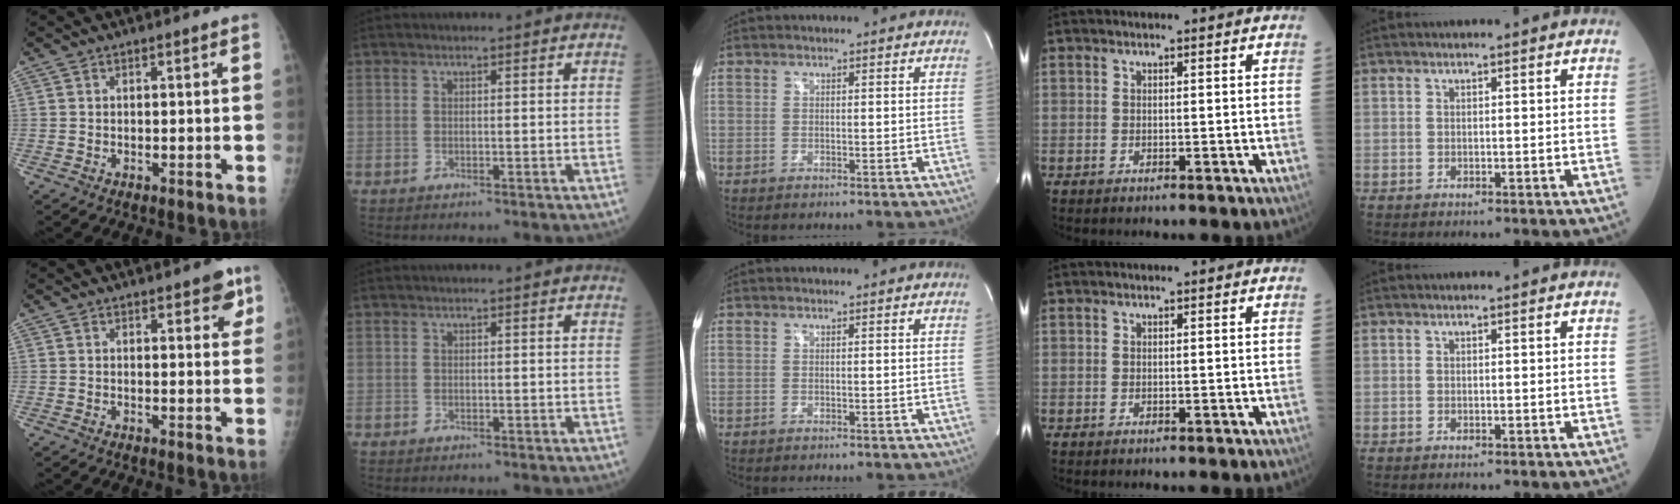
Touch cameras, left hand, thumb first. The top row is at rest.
{"thumb": {"total": 4.1, "force": [2.2, 1.9, 2.9], "torque": [-0.007, -0.007, 0.020]}}